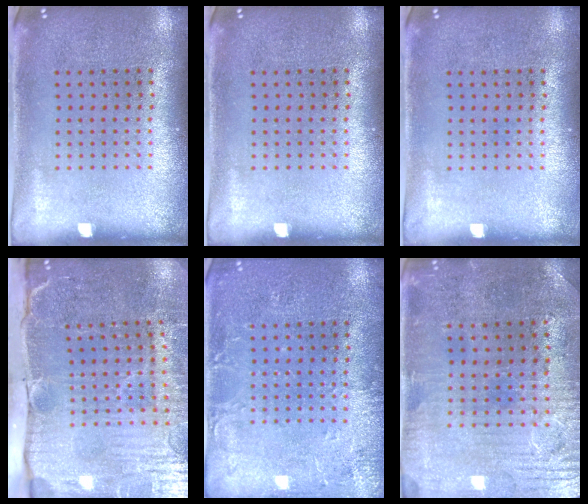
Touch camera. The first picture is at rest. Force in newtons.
{"total": 0.0}
{"total": 0.0}
{"total": 5.2, "press": 4.4, "slide": 2.7}
{"total": 2.8, "press": 2.8, "slide": 0.4}
{"total": 1.3, "press": 1.2, "slide": 0.6}